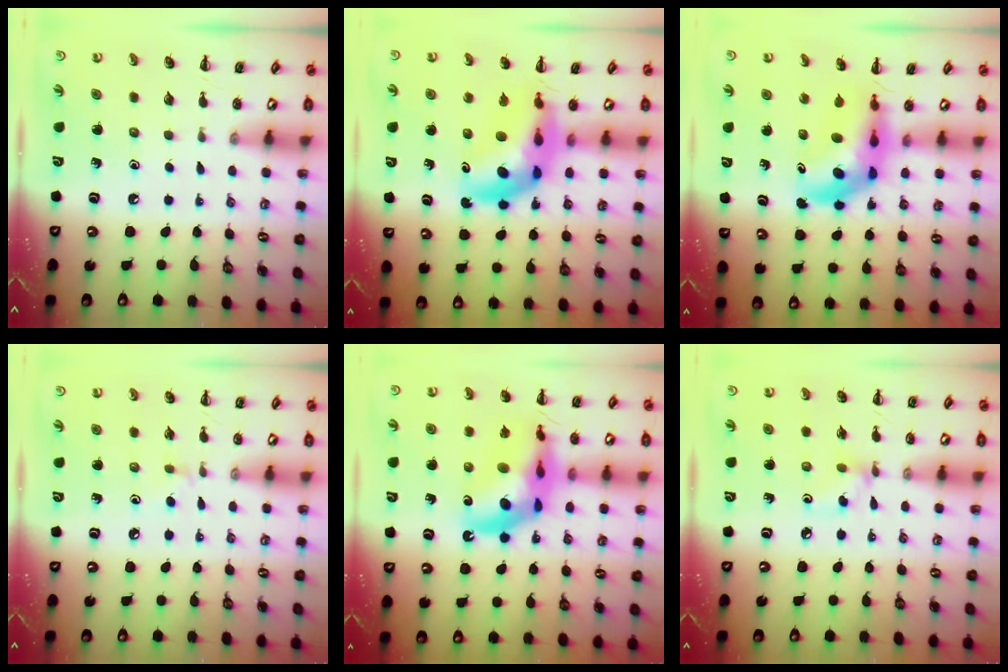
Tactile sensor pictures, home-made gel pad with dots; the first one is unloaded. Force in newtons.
{"total": 12.9, "press": 12.3, "slide": 3.8}
{"total": 6.3, "press": 6.0, "slide": 2.0}
{"total": 3.8, "press": 3.5, "slide": 1.4}
{"total": 19.1, "press": 18.5, "slide": 4.4}
{"total": 3.8, "press": 3.7, "slide": 0.9}